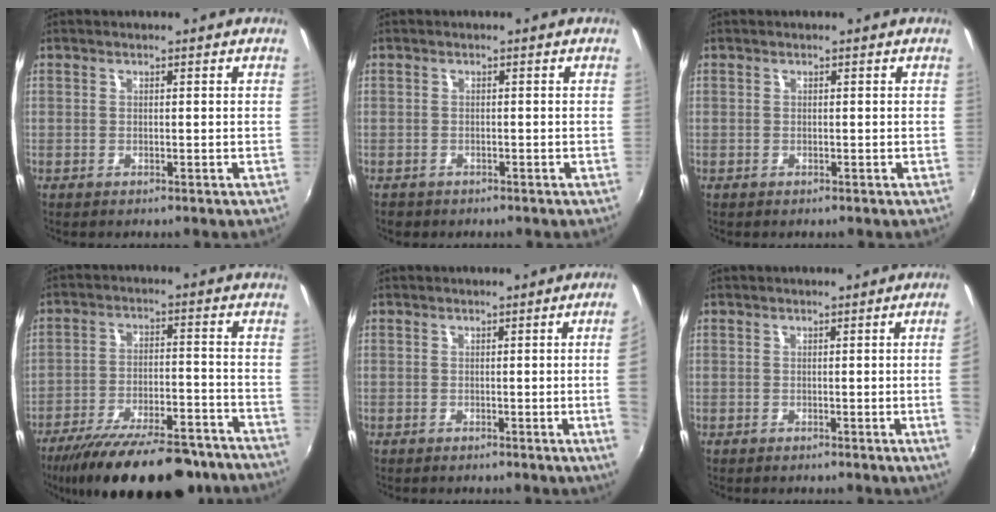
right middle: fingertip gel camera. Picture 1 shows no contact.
{"total": 1.3, "force": [-1.0, 0.8, 0.3], "torque": [-0.010, -0.001, -0.014]}
{"total": 0.0}
{"total": 23.0, "force": [-18.7, 6.4, 11.8], "torque": [-0.214, -0.031, -0.268]}
{"total": 5.3, "force": [0.0, -1.9, 5.0], "torque": [-0.075, -0.009, 0.004]}
{"total": 4.1, "force": [0.0, -1.8, 3.6], "torque": [-0.058, -0.008, 0.006]}